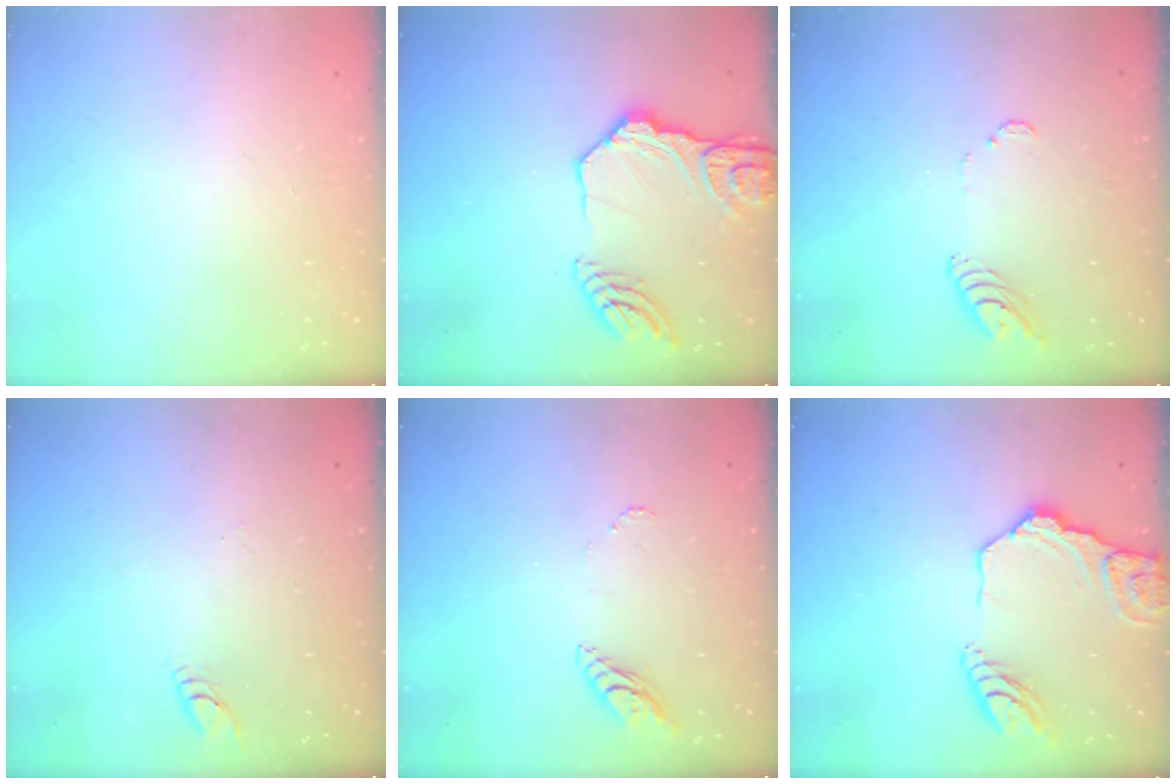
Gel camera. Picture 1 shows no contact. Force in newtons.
{"total": 15.8, "press": 15.8, "slide": 0.8}
{"total": 7.7, "press": 7.7, "slide": 0.8}
{"total": 3.7, "press": 3.6, "slide": 0.3}
{"total": 6.5, "press": 6.5, "slide": 0.4}
{"total": 15.4, "press": 15.3, "slide": 1.8}